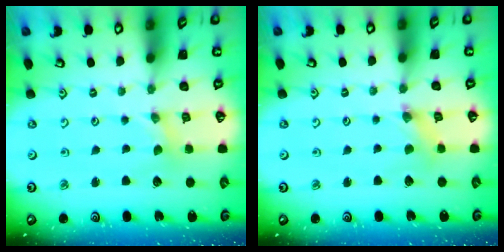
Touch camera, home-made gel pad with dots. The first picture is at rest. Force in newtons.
{"total": 1.2, "press": 1.2, "slide": 0.3}